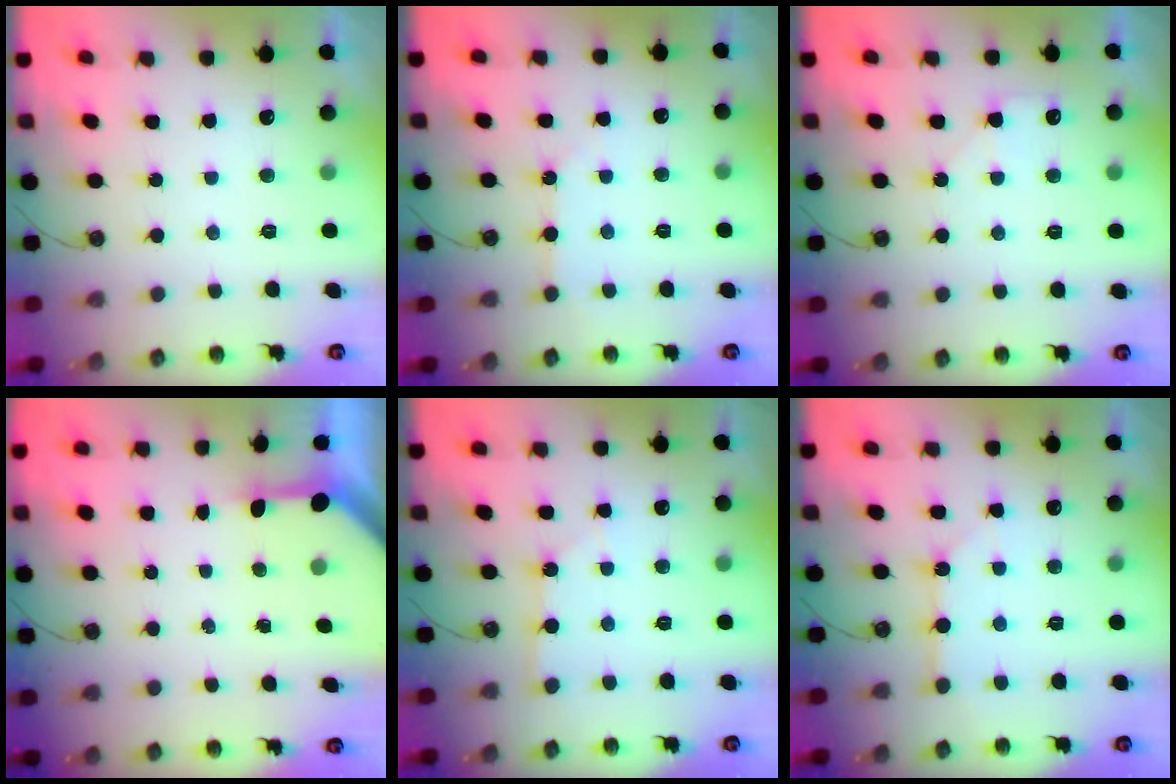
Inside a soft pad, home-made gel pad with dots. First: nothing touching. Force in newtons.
{"total": 4.9, "press": 4.8, "slide": 0.5}
{"total": 5.1, "press": 5.0, "slide": 0.9}
{"total": 3.5, "press": 3.5, "slide": 0.4}
{"total": 2.2, "press": 2.2, "slide": 0.4}
{"total": 3.7, "press": 3.7, "slide": 0.3}